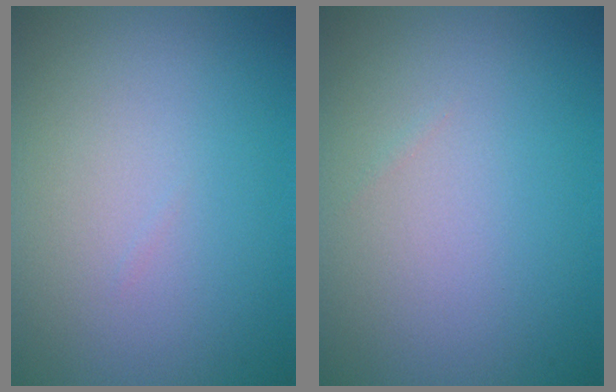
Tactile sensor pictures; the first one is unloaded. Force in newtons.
{"total": 0.0}